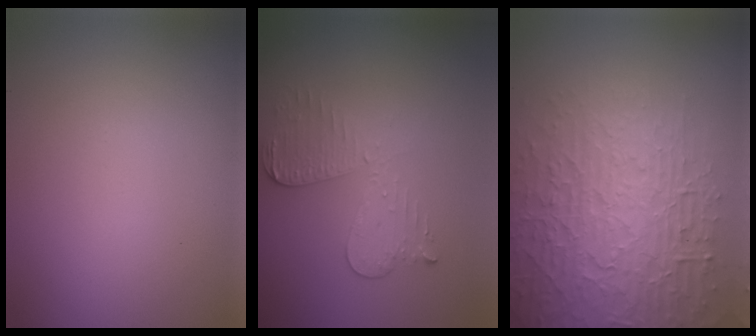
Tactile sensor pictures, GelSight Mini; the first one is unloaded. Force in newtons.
{"total": 3.0, "press": 2.7, "slide": 1.2}
{"total": 7.2, "press": 7.0, "slide": 1.7}